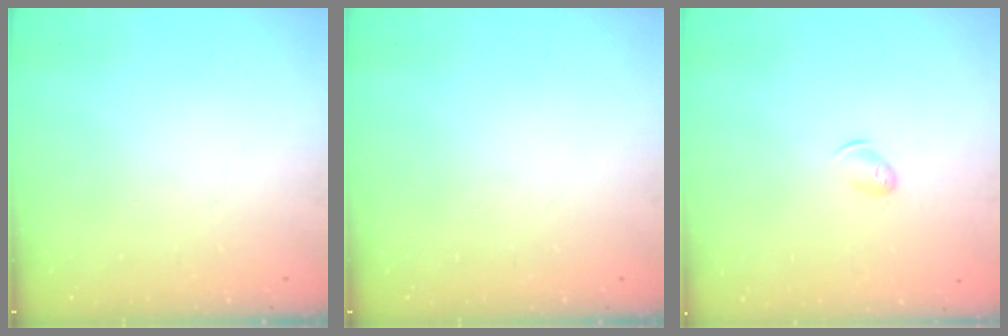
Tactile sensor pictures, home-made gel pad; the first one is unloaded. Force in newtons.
{"total": 0.0}
{"total": 4.4, "press": 4.3, "slide": 0.6}